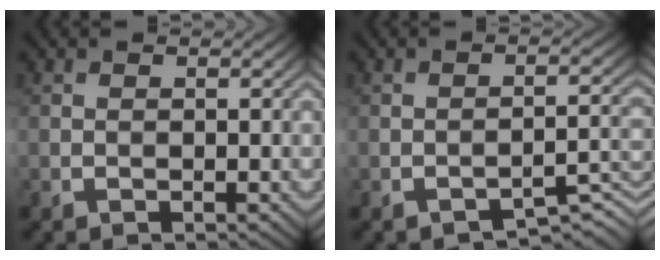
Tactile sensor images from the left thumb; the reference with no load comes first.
{"total": 3.0, "force": [-2.6, 0.4, 1.5], "torque": [-0.017, 0.011, -0.041]}